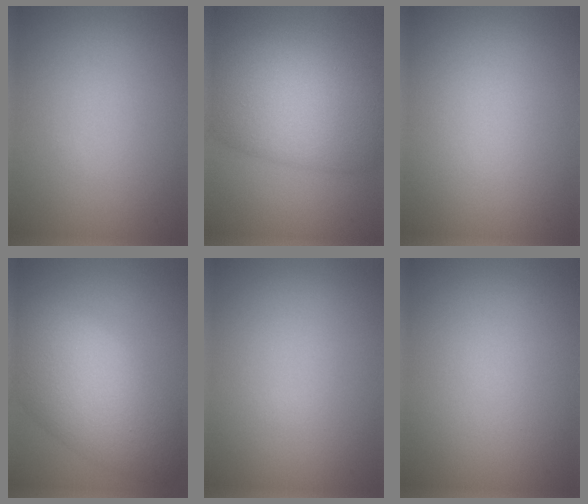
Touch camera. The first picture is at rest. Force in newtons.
{"total": 9.5, "press": 9.5, "slide": 0.3}
{"total": 0.0}
{"total": 8.9, "press": 8.9, "slide": 0.6}
{"total": 0.0}
{"total": 0.0}